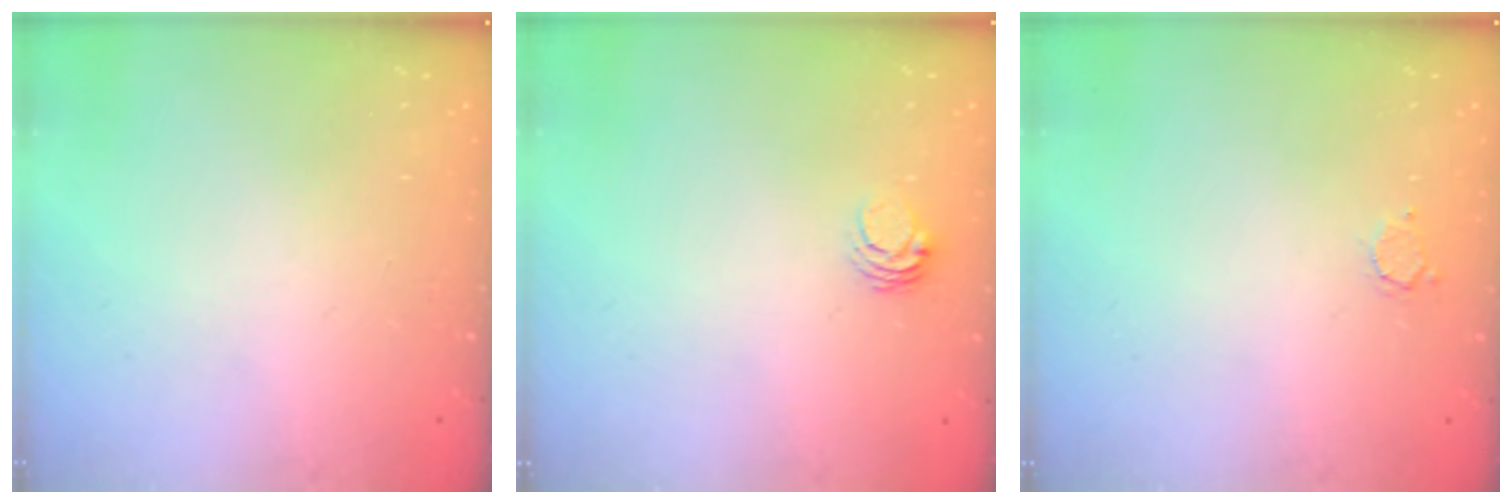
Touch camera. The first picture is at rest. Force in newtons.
{"total": 4.4, "press": 4.3, "slide": 0.6}
{"total": 2.2, "press": 2.2, "slide": 0.2}